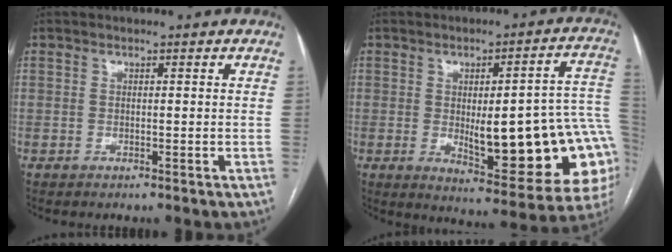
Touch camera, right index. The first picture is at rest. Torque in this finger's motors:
{"motor_torque": [2.14, 0.00, 0.69, 0.11]}